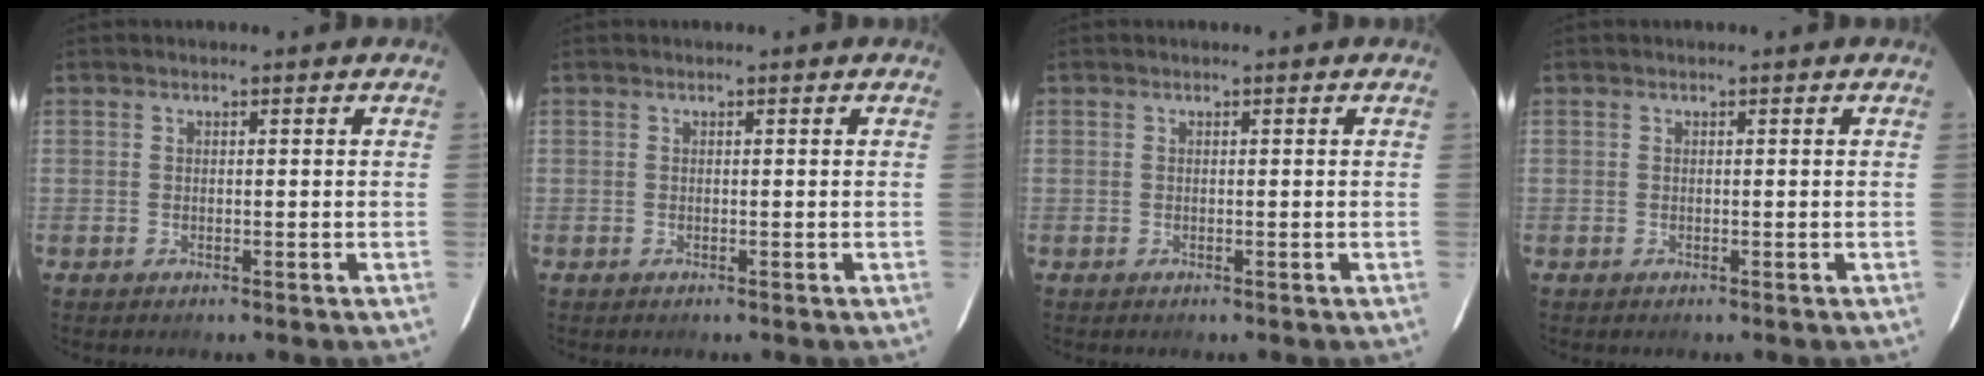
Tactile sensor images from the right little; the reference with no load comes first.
{"total": 0.0}
{"total": 0.0}
{"total": 0.0}